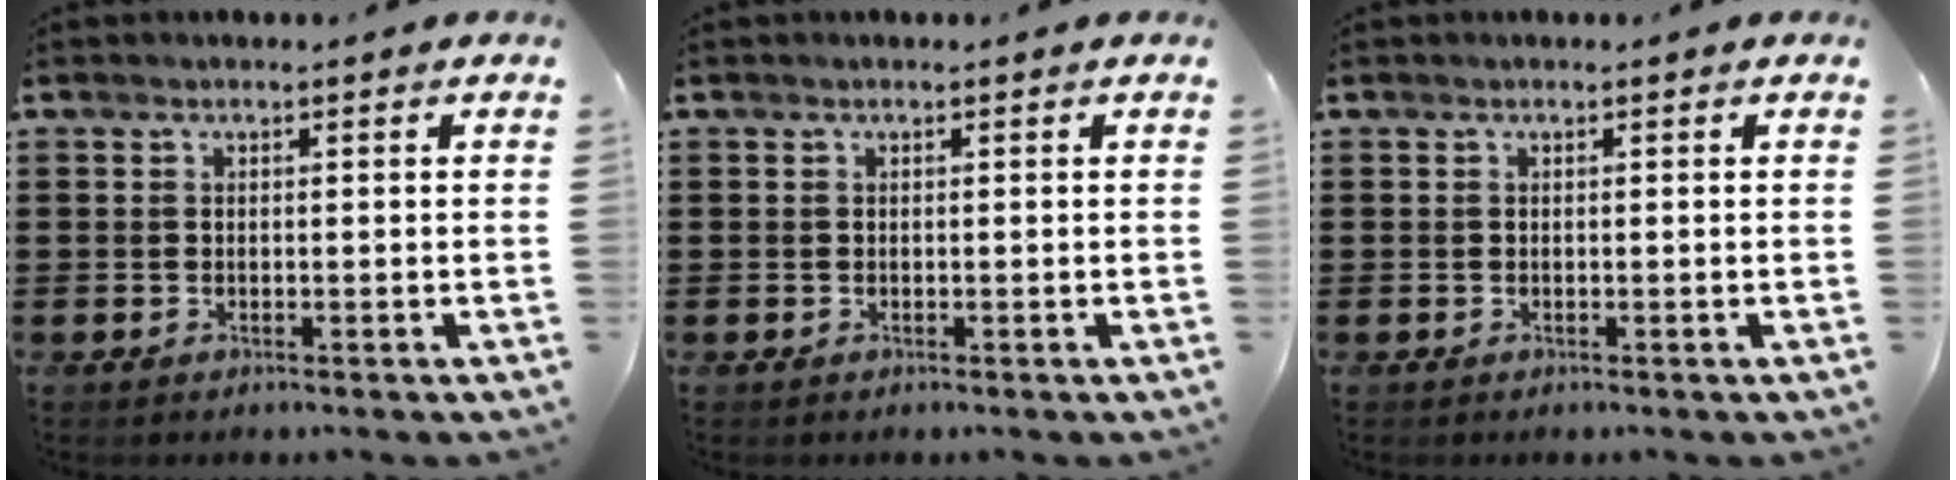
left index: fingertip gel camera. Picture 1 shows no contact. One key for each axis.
{"total": 0.0}
{"total": 0.0}